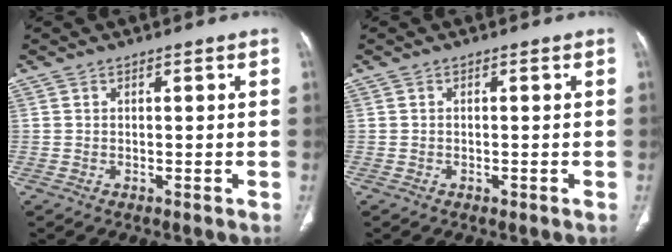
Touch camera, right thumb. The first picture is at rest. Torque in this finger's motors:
{"motor_torque": [0.02, 0.13, -0.24, 0.11, -0.02]}